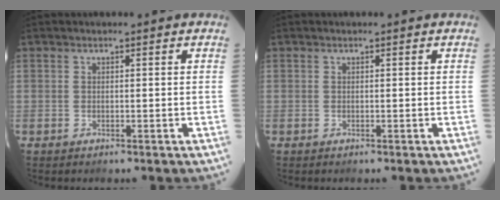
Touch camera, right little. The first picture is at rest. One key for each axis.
{"total": 0.0}